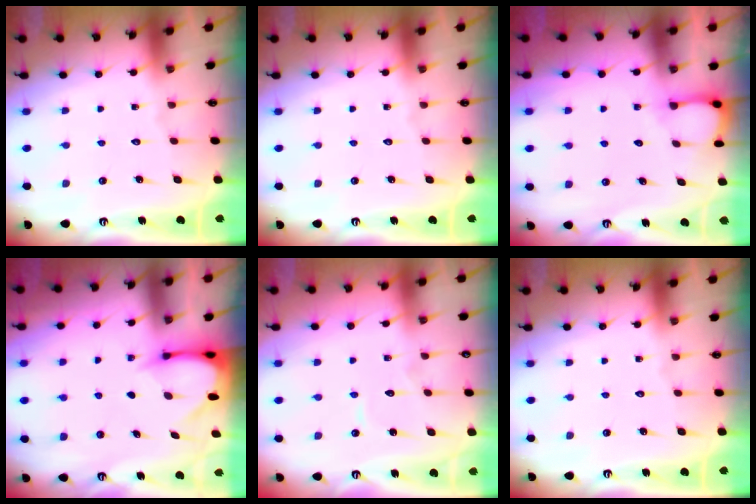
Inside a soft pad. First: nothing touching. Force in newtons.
{"total": 0.0}
{"total": 2.9, "press": 2.9, "slide": 0.4}
{"total": 3.3, "press": 3.3, "slide": 0.3}
{"total": 4.7, "press": 4.7, "slide": 0.5}
{"total": 0.0}